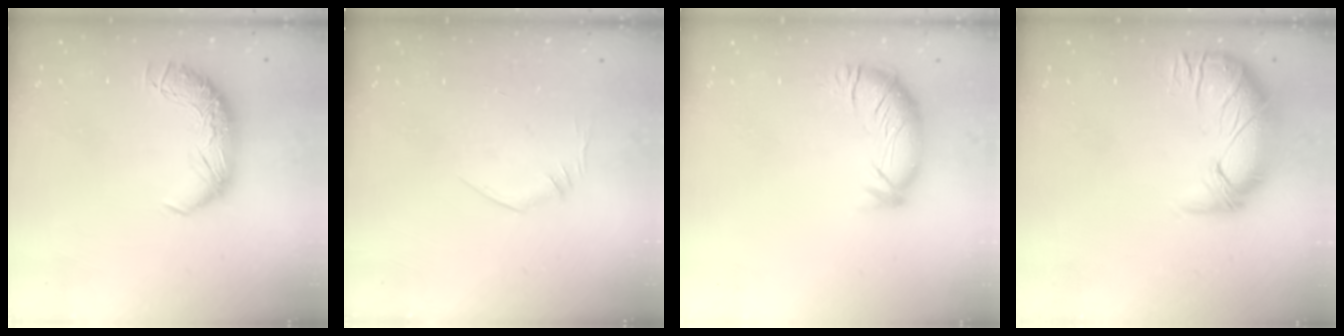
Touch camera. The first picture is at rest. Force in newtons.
{"total": 7.2, "press": 7.2, "slide": 1.0}
{"total": 2.9, "press": 1.9, "slide": 2.2}
{"total": 2.5, "press": 0.5, "slide": 2.5}